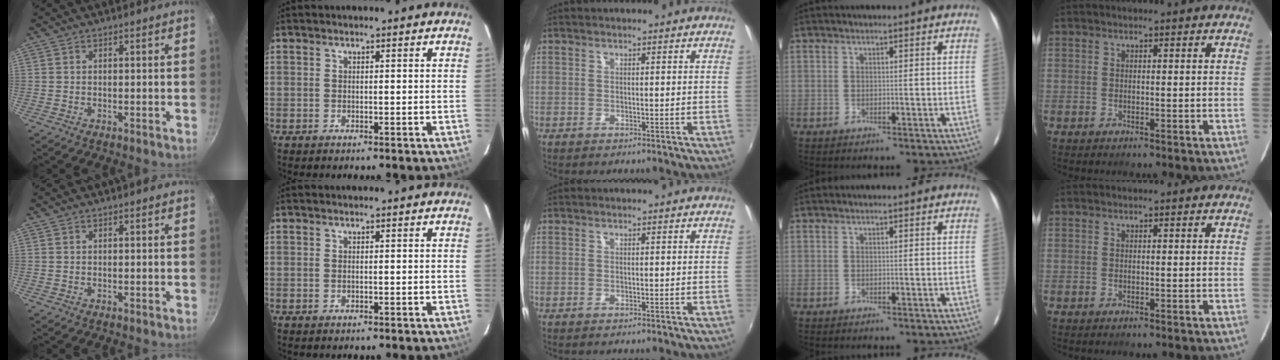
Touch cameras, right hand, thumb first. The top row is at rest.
{}